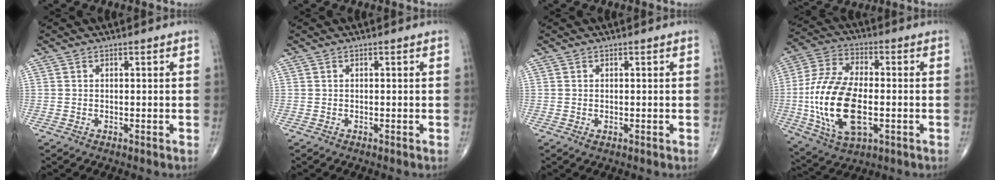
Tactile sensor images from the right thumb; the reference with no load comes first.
{"total": 0.0}
{"total": 0.8, "force": [-0.1, 0.5, 0.6], "torque": [-0.010, 0.000, 0.001]}
{"total": 19.9, "force": [-2.7, 10.3, 16.9], "torque": [-0.343, 0.007, -0.043]}